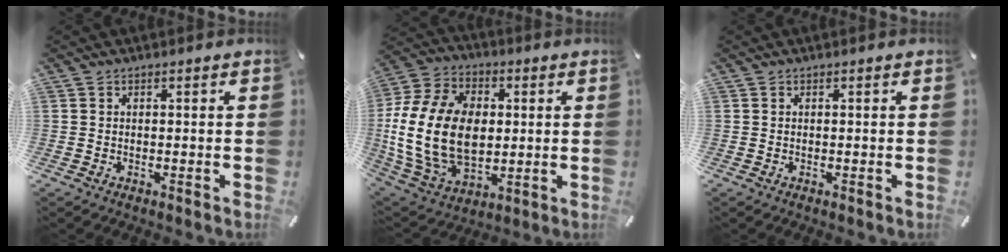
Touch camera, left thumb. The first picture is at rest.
{"total": 21.6, "force": [-0.2, 15.9, 14.6], "torque": [-0.316, 0.006, 0.001]}
{"total": 0.0}